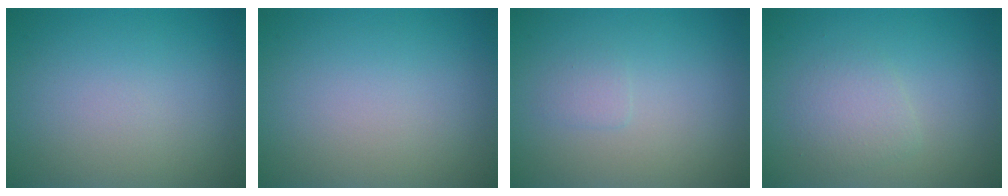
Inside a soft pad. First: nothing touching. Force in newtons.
{"total": 0.0}
{"total": 0.8, "press": 0.8, "slide": 0.0}
{"total": 2.0, "press": 2.0, "slide": 0.2}